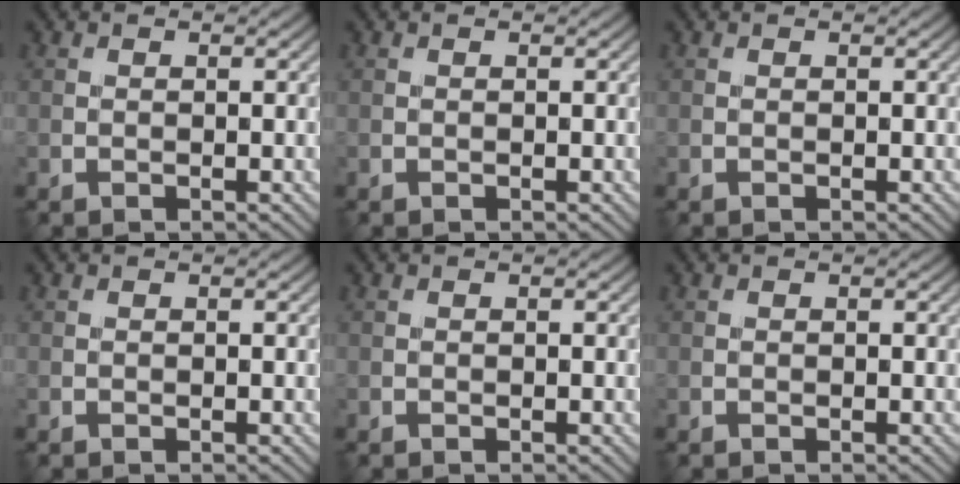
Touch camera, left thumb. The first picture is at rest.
{"total": 0.0}
{"total": 0.0}
{"total": 0.0}
{"total": 0.0}
{"total": 0.0}